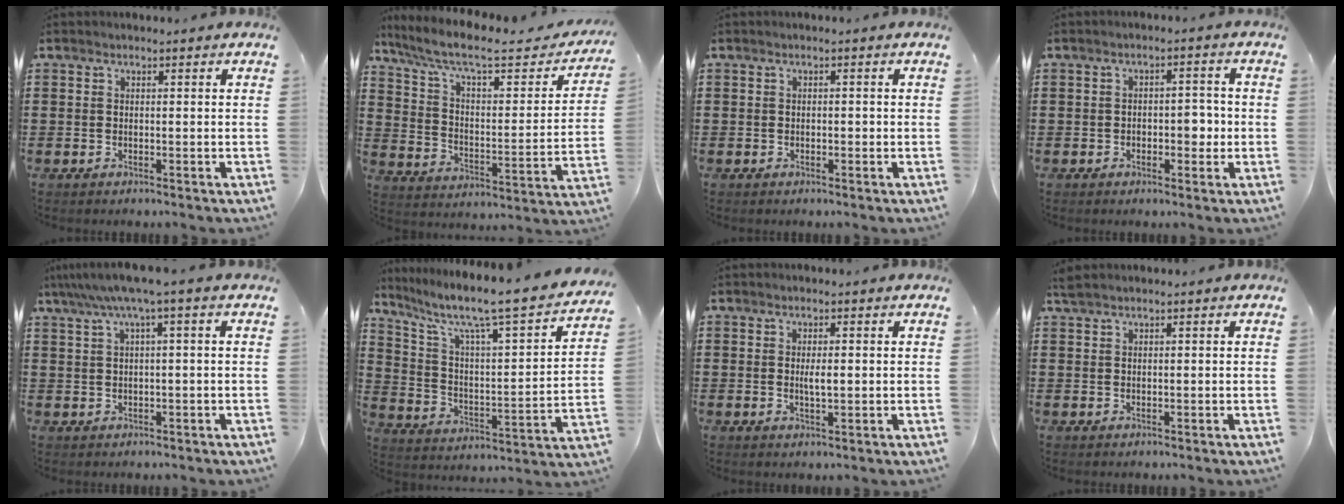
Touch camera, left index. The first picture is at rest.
{"total": 8.2, "force": [6.3, 1.6, 5.0], "torque": [-0.123, -0.041, 0.103]}
{"total": 0.7, "force": [-0.2, 0.4, 0.5], "torque": [-0.011, 0.000, -0.004]}
{"total": 3.6, "force": [-0.8, 2.0, 2.9], "torque": [-0.039, -0.001, -0.023]}
{"total": 4.4, "force": [1.4, -0.2, 4.1], "torque": [-0.081, -0.003, 0.021]}
{"total": 7.9, "force": [6.2, 0.8, 4.7], "torque": [-0.121, -0.051, 0.094]}
{"total": 2.2, "force": [0.1, 0.6, 2.1], "torque": [-0.040, -0.001, 0.001]}
{"total": 0.9, "force": [0.7, 0.1, 0.6], "torque": [-0.013, 0.001, 0.014]}